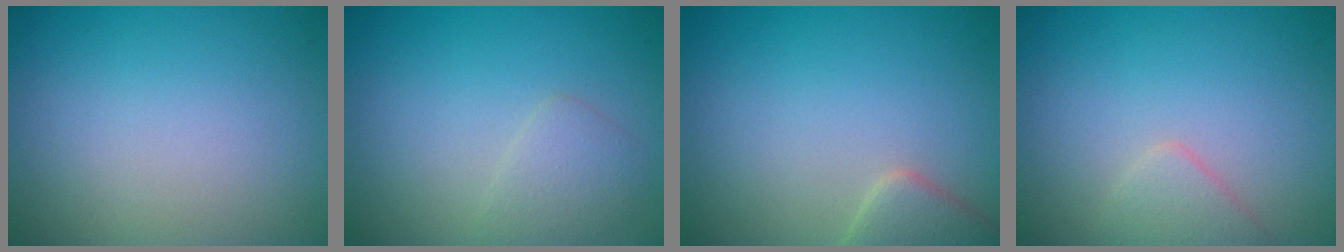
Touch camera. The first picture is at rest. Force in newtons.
{"total": 1.6, "press": 1.6, "slide": 0.1}
{"total": 2.7, "press": 2.7, "slide": 0.2}
{"total": 1.7, "press": 1.6, "slide": 0.1}